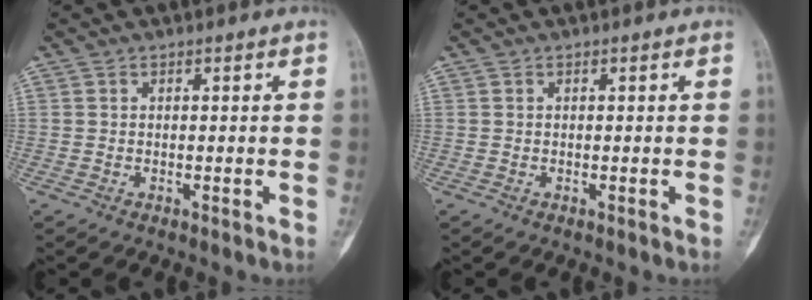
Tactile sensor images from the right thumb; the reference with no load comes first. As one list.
[{"total": 0.0}]